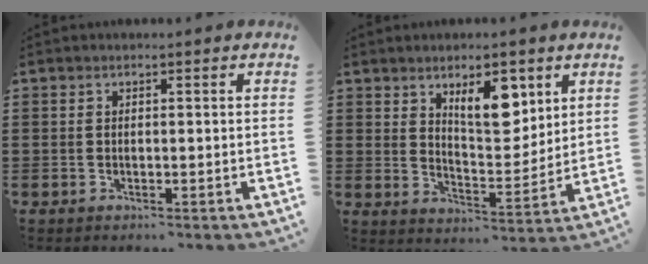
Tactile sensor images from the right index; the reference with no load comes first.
{"total": 8.0, "force": [4.4, 3.4, 5.6], "torque": [-0.083, -0.012, 0.072]}